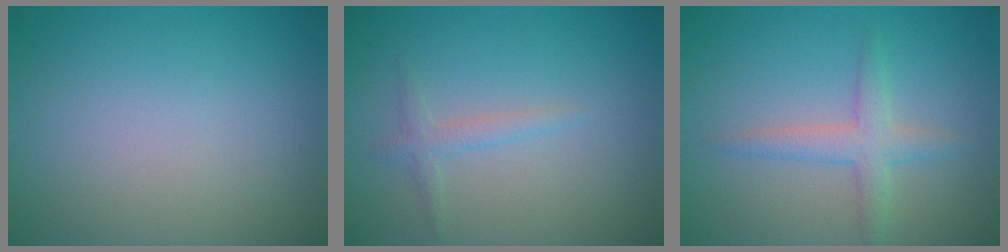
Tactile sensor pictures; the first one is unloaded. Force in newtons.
{"total": 1.3, "press": 1.3, "slide": 0.0}
{"total": 2.4, "press": 2.4, "slide": 0.1}